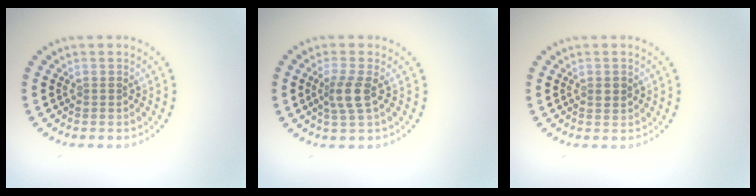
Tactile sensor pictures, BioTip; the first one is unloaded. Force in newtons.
{"total": 2.4, "press": 1.9, "slide": 1.4}
{"total": 1.2, "press": 1.2, "slide": 0.2}